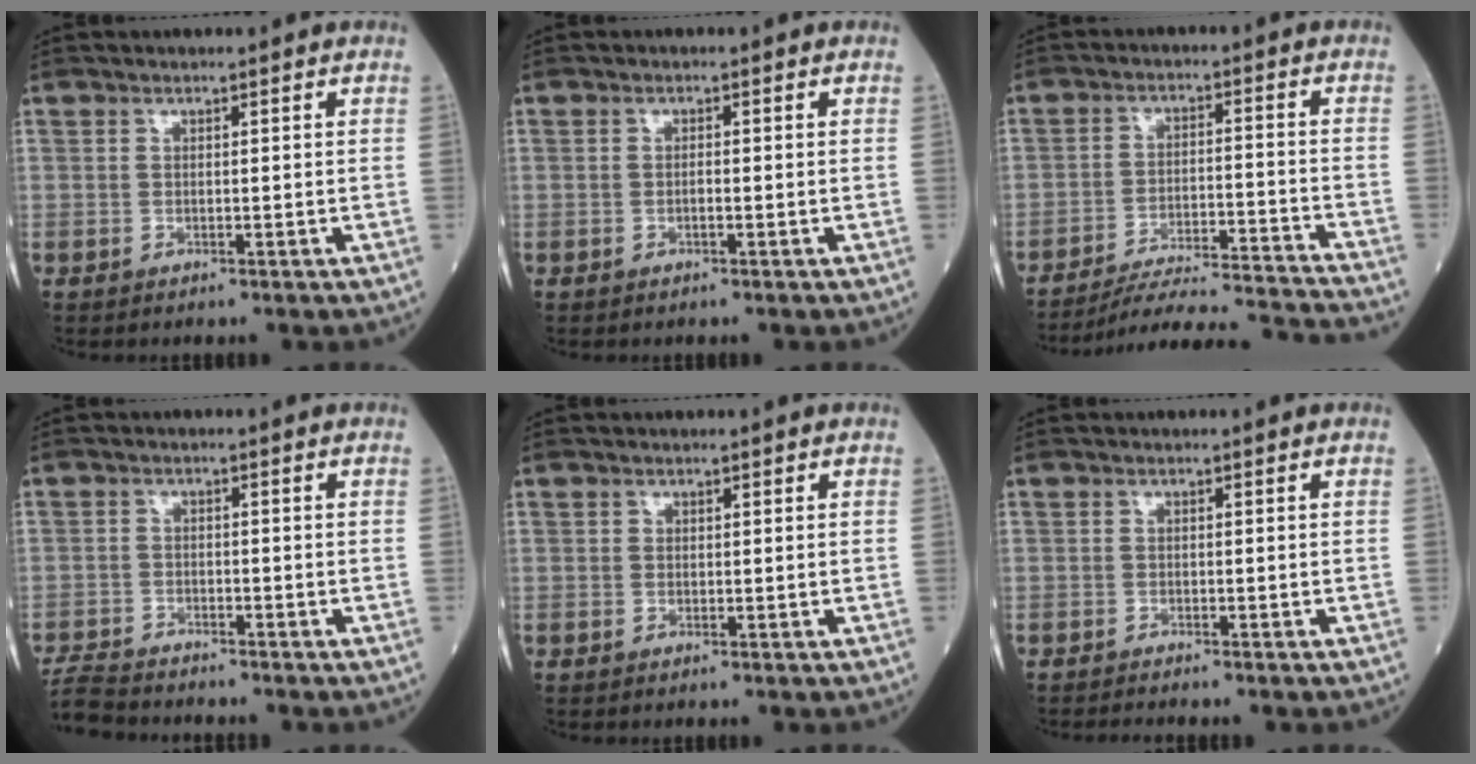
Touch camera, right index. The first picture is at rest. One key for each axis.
{"total": 0.8, "fx": -0.3, "fy": 0.1, "fz": 0.7, "tx": -0.013, "ty": 0.002, "tz": -0.005}
{"total": 16.6, "fx": -16.1, "fy": -1.5, "fz": 3.8, "tx": -0.054, "ty": -0.013, "tz": -0.235}
{"total": 5.2, "fx": -5.2, "fy": 0.5, "fz": 0.2, "tx": -0.004, "ty": -0.017, "tz": -0.102}
{"total": 0.0}
{"total": 1.2, "fx": -1.1, "fy": -0.4, "fz": 0.0, "tx": -0.005, "ty": -0.004, "tz": -0.021}